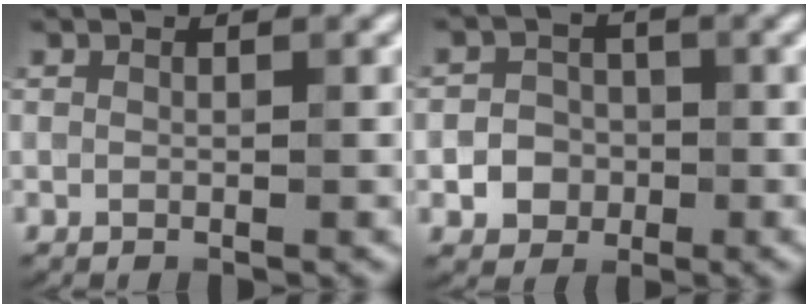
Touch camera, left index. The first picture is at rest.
{"total": 3.0, "force": [-0.9, 2.6, 1.1], "torque": [0.008, 0.001, -0.031]}